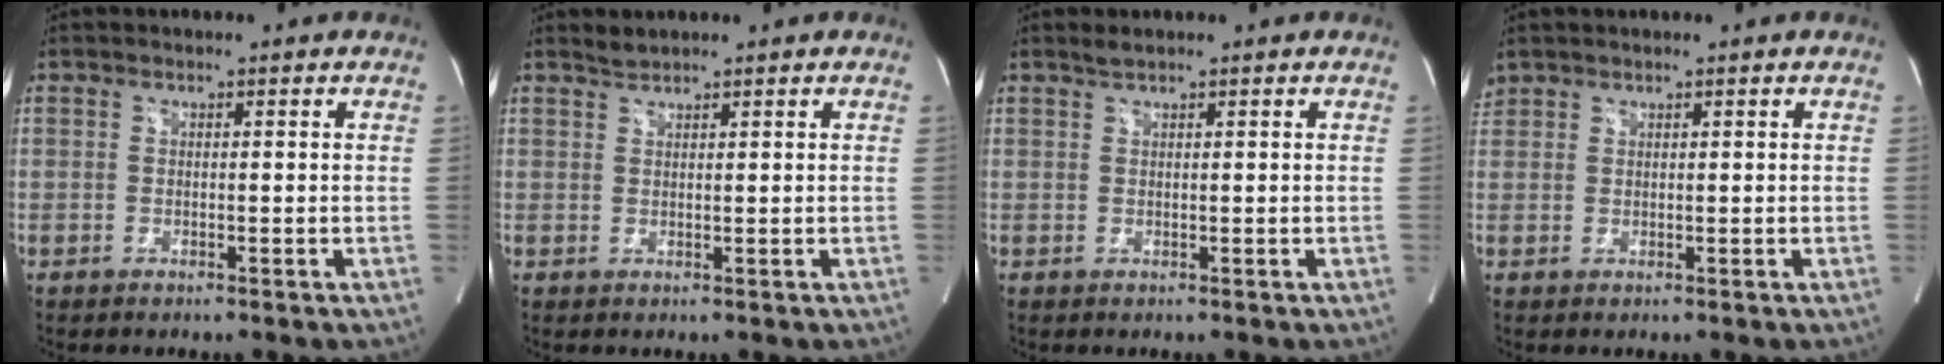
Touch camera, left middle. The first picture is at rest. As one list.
[{"total": 1.2, "force": [1.2, 0.0, 0.0], "torque": [-0.008, 0.002, 0.027]}, {"total": 0.9, "force": [0.9, -0.1, 0.3], "torque": [-0.012, 0.003, 0.021]}, {"total": 1.5, "force": [1.3, 0.7, 0.0], "torque": [-0.005, 0.015, 0.028]}]